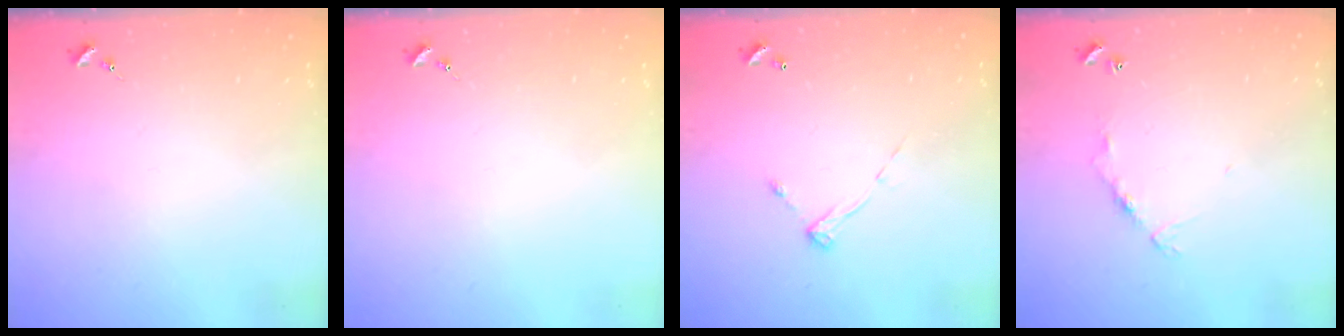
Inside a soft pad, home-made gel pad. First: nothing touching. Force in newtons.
{"total": 0.0}
{"total": 6.2, "press": 6.2, "slide": 0.3}
{"total": 6.1, "press": 6.1, "slide": 0.5}